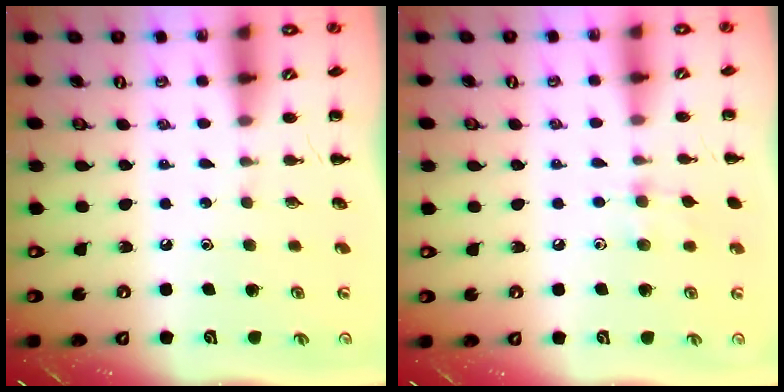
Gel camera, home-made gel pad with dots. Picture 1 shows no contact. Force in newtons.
{"total": 7.4, "press": 7.2, "slide": 1.9}